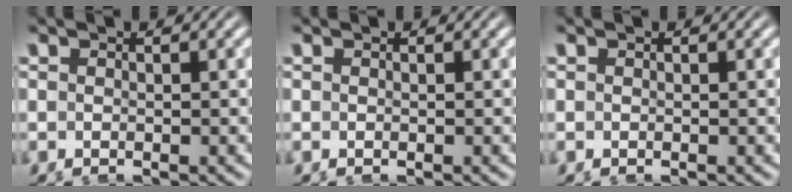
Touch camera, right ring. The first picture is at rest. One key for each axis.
{"total": 0.0}
{"total": 0.0}